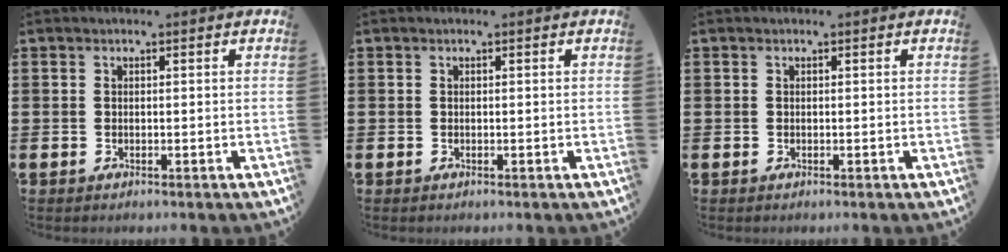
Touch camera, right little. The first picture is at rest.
{"total": 0.0}
{"total": 0.0}